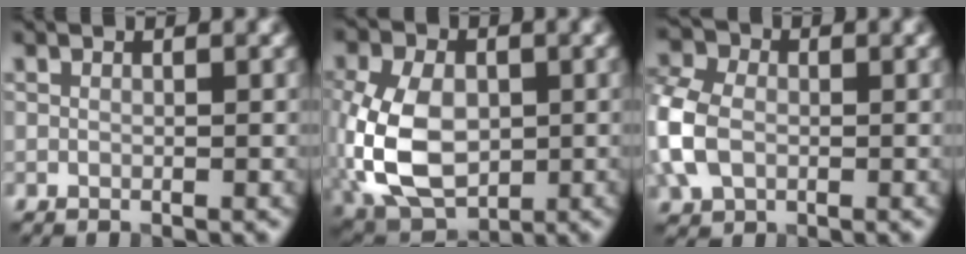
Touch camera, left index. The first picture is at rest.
{"total": 9.9, "force": [-1.1, 6.6, 7.3], "torque": [-0.171, -0.002, -0.030]}
{"total": 7.8, "force": [-1.0, 5.8, 5.2], "torque": [-0.144, 0.001, -0.025]}